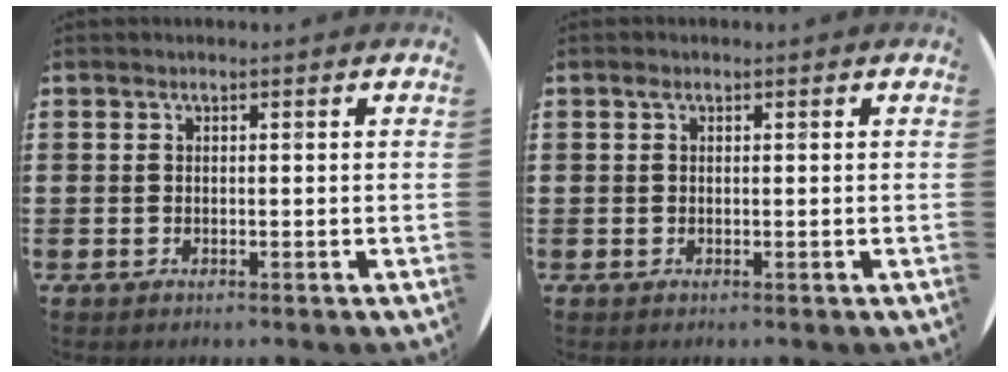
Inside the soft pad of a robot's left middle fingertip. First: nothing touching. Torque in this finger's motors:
{"motor_torque": [0.35, -0.21, -0.02, -0.01]}